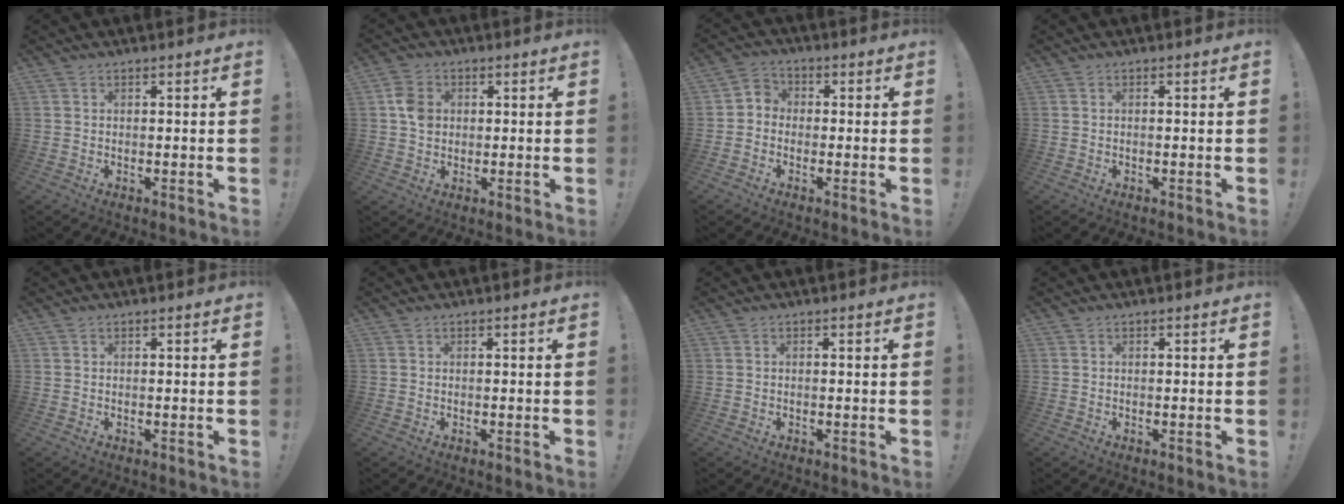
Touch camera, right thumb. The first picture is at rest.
{"total": 6.4, "force": [0.7, 5.3, 3.5], "torque": [-0.051, 0.004, 0.014]}
{"total": 4.0, "force": [-1.9, 3.2, 1.5], "torque": [-0.038, 0.017, -0.035]}
{"total": 0.0}
{"total": 0.0}
{"total": 0.0}
{"total": 0.0}
{"total": 0.0}